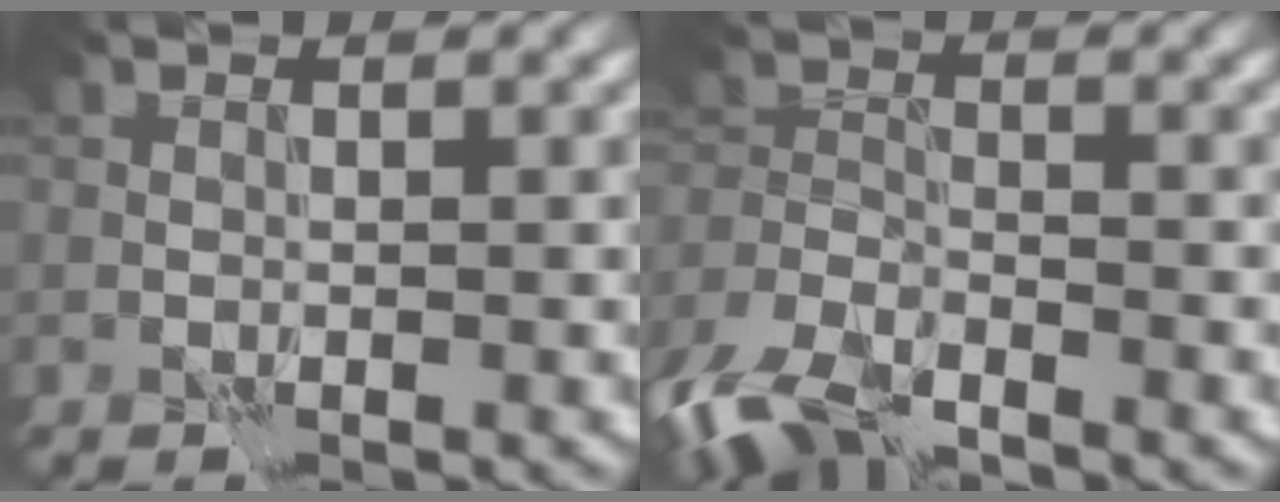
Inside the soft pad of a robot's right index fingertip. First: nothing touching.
{"total": 5.9, "force": [-4.6, 2.3, 2.9], "torque": [-0.063, -0.013, -0.100]}